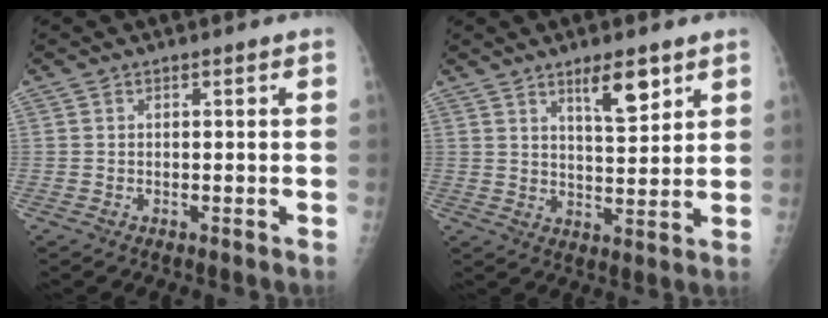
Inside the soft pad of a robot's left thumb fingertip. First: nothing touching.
{"total": 7.7, "force": [4.7, 2.3, 5.7], "torque": [-0.078, -0.034, 0.077]}